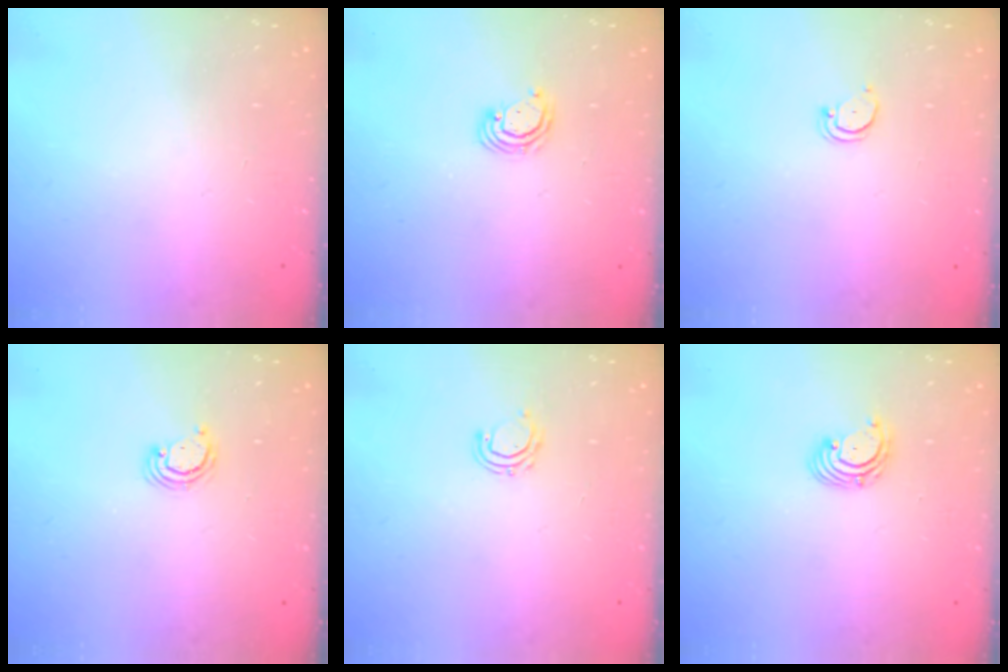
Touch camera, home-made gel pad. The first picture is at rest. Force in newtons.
{"total": 3.0, "press": 2.9, "slide": 0.3}
{"total": 2.5, "press": 2.5, "slide": 0.2}
{"total": 2.5, "press": 2.5, "slide": 0.3}
{"total": 5.0, "press": 4.8, "slide": 1.0}
{"total": 2.9, "press": 2.9, "slide": 0.3}